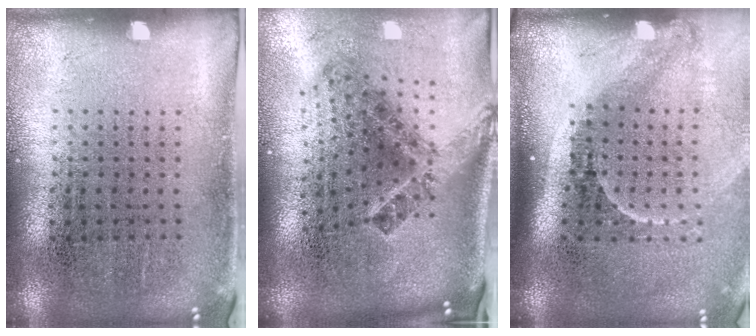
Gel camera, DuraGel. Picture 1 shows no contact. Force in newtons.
{"total": 2.6, "press": 1.6, "slide": 2.1}
{"total": 2.2, "press": 1.4, "slide": 1.7}